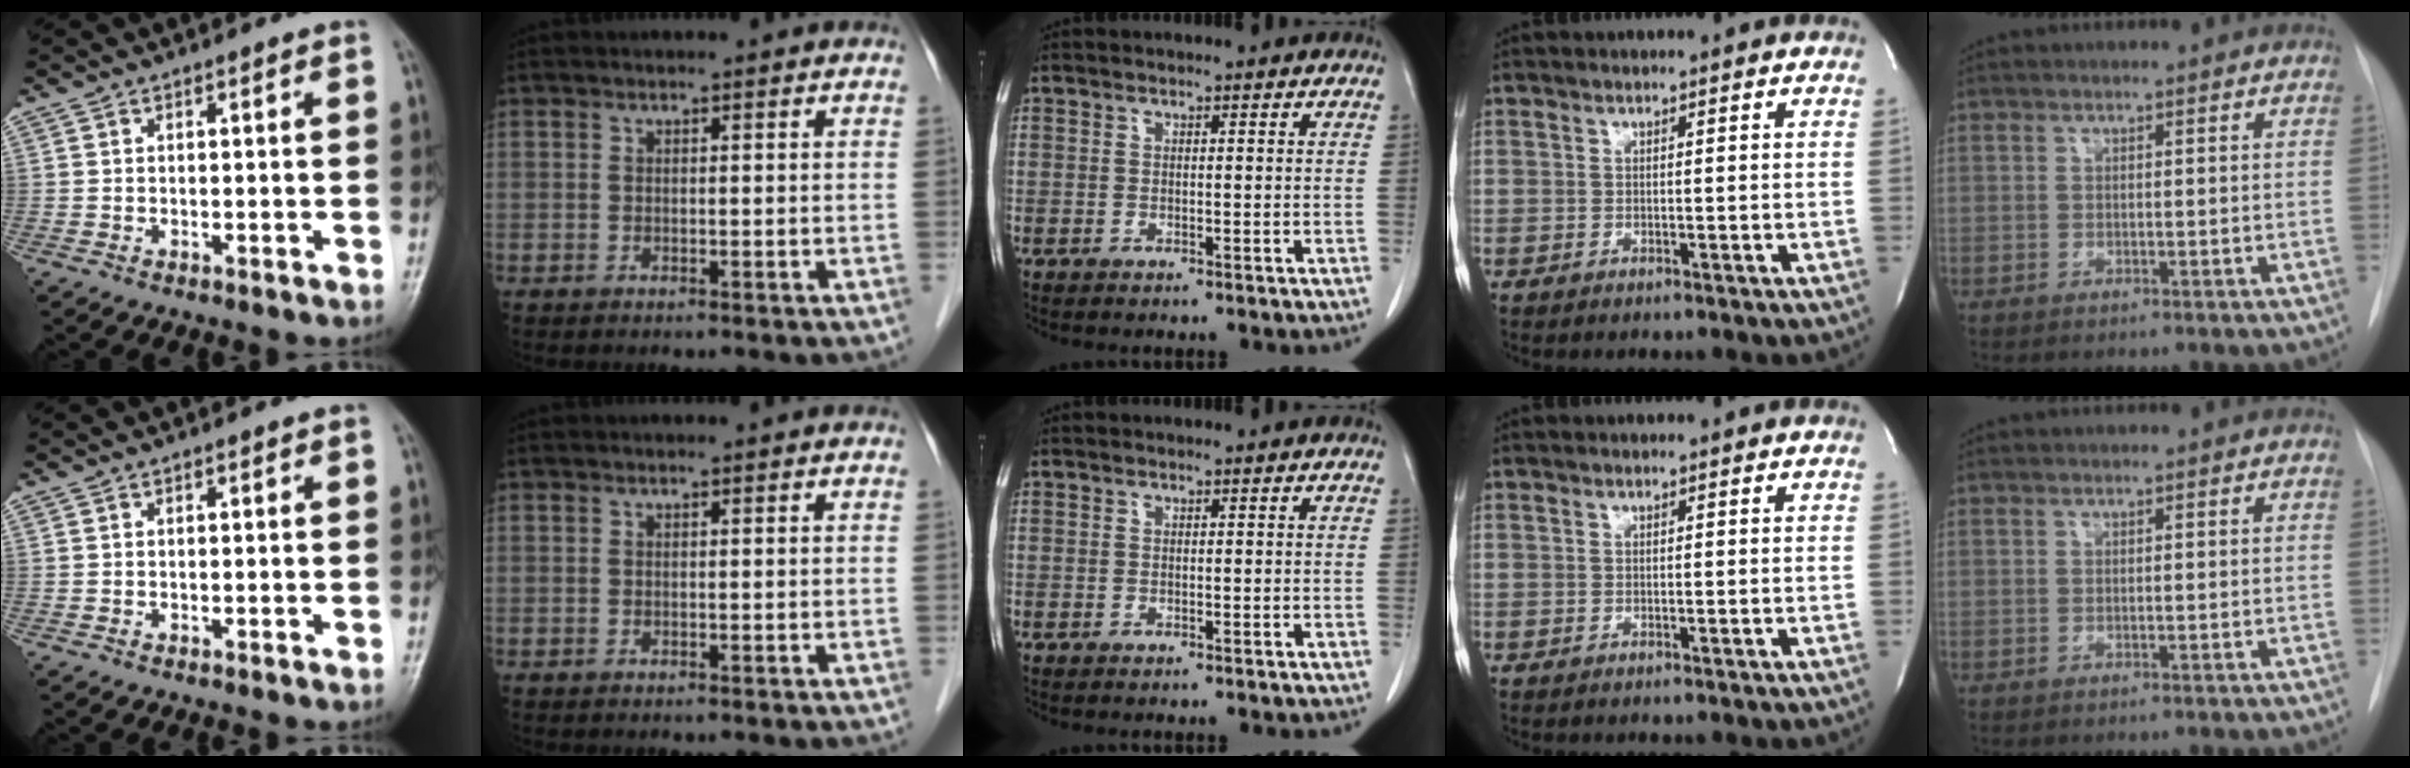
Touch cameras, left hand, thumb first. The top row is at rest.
{}